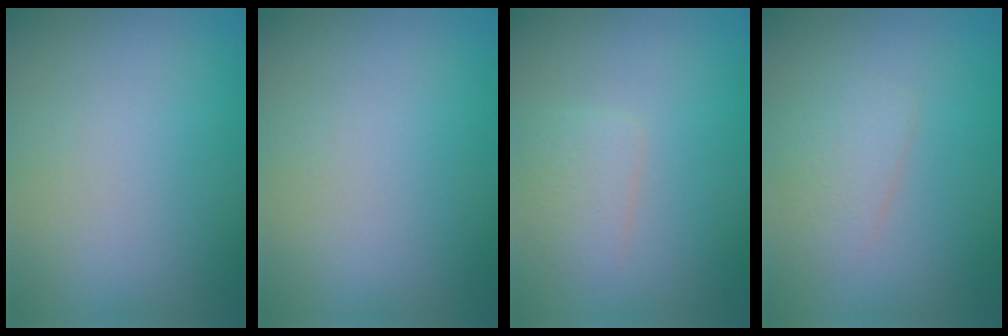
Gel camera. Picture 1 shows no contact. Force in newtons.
{"total": 0.0}
{"total": 1.7, "press": 1.7, "slide": 0.1}
{"total": 2.1, "press": 2.1, "slide": 0.0}